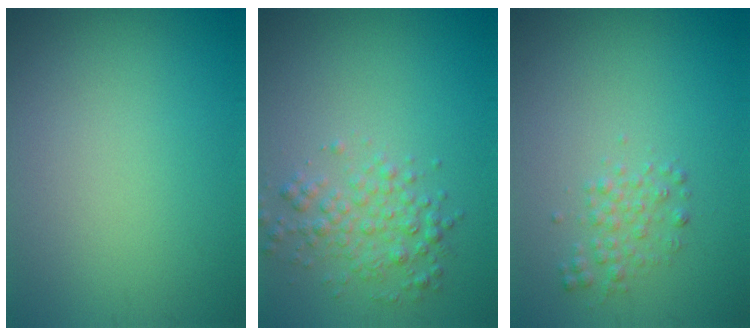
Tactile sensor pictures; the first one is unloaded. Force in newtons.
{"total": 2.9, "press": 2.9, "slide": 0.1}
{"total": 1.6, "press": 1.6, "slide": 0.0}